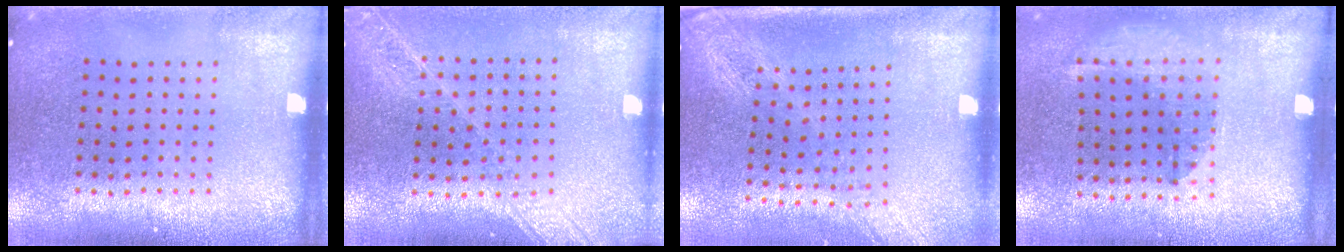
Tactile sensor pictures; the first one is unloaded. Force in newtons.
{"total": 1.7, "press": 1.5, "slide": 0.8}
{"total": 2.0, "press": 1.6, "slide": 1.2}
{"total": 1.3, "press": 0.8, "slide": 1.0}